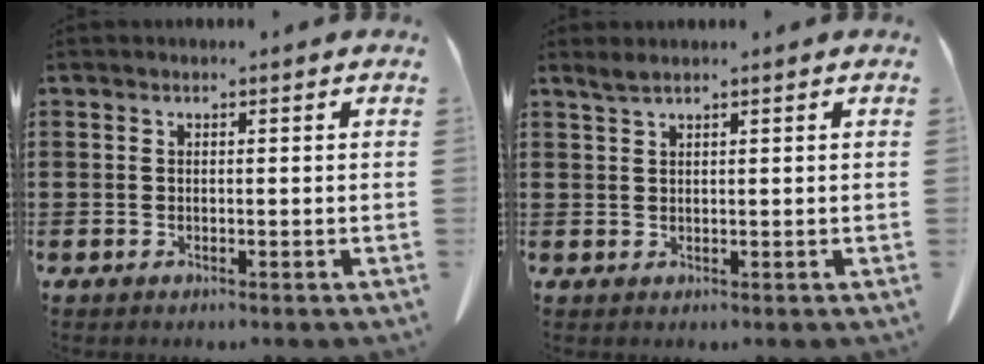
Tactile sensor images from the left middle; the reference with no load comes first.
{"total": 1.4, "force": [1.2, 0.0, 0.7], "torque": [-0.016, 0.000, 0.022]}